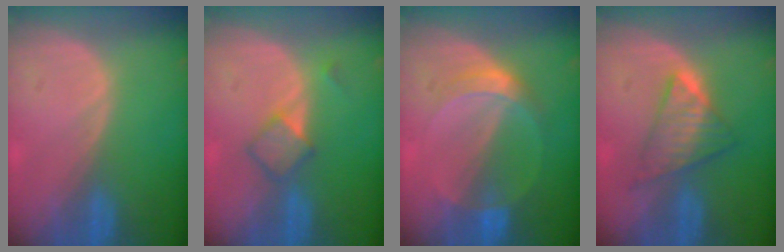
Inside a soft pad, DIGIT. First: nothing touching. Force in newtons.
{"total": 3.4, "press": 3.4, "slide": 0.3}
{"total": 5.2, "press": 4.8, "slide": 2.0}
{"total": 5.9, "press": 5.9, "slide": 0.7}